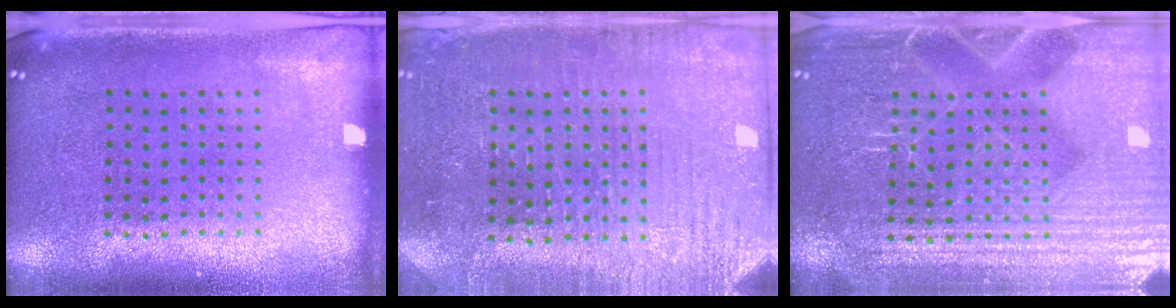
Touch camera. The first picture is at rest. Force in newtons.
{"total": 3.1, "press": 3.1, "slide": 0.4}
{"total": 4.7, "press": 4.5, "slide": 1.1}